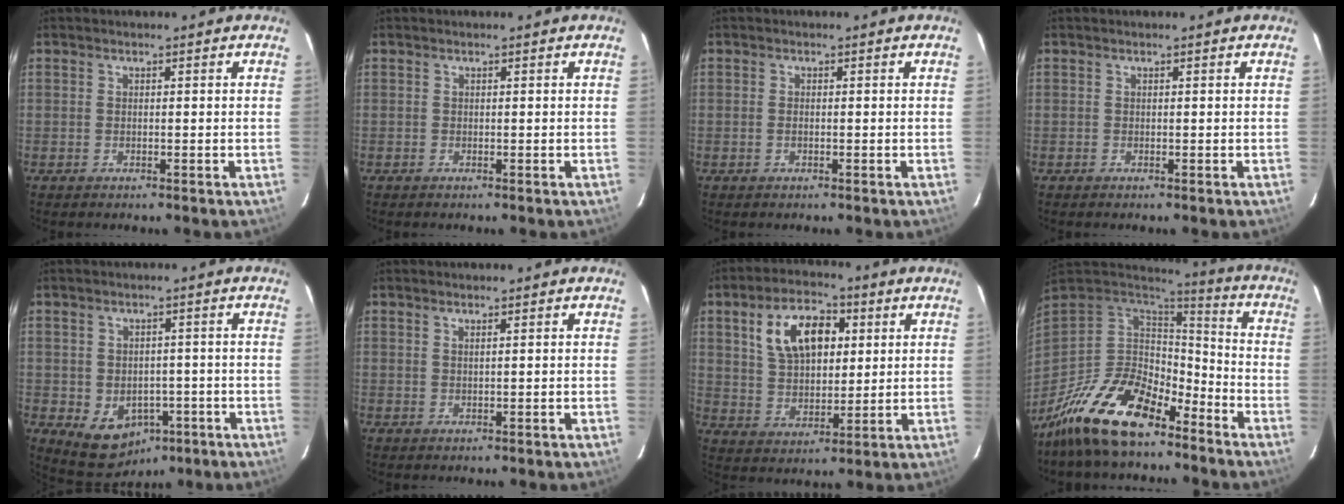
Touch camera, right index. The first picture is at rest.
{"total": 0.0}
{"total": 0.7, "force": [-0.2, 0.3, 0.6], "torque": [-0.014, -0.001, -0.005]}
{"total": 0.0}
{"total": 8.0, "force": [-3.3, 6.6, 3.1], "torque": [-0.063, 0.009, -0.021]}
{"total": 0.7, "force": [0.5, -0.1, 0.5], "torque": [-0.008, 0.000, 0.009]}
{"total": 12.7, "force": [4.4, 7.3, 9.5], "torque": [-0.174, 0.025, 0.083]}
{"total": 18.8, "force": [-12.9, 7.8, 11.2], "torque": [-0.231, -0.022, -0.233]}